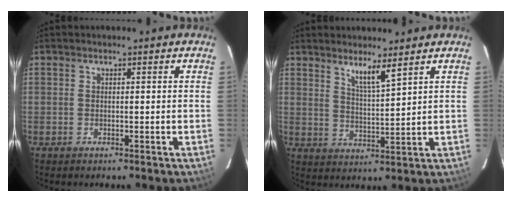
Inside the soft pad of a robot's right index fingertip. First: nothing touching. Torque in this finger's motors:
{"motor_torque": [0.18, 0.25, 0.05, 0.03]}